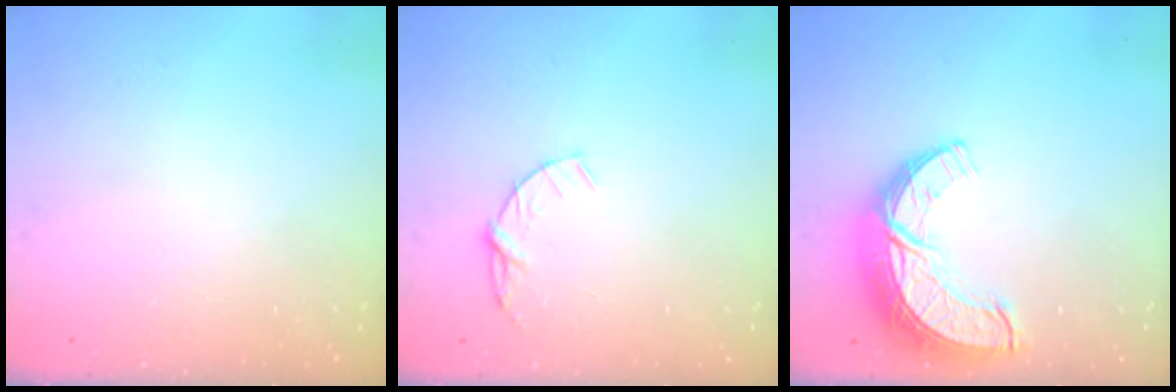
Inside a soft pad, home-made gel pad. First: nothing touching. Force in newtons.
{"total": 4.5, "press": 4.5, "slide": 0.5}
{"total": 12.6, "press": 12.6, "slide": 0.9}